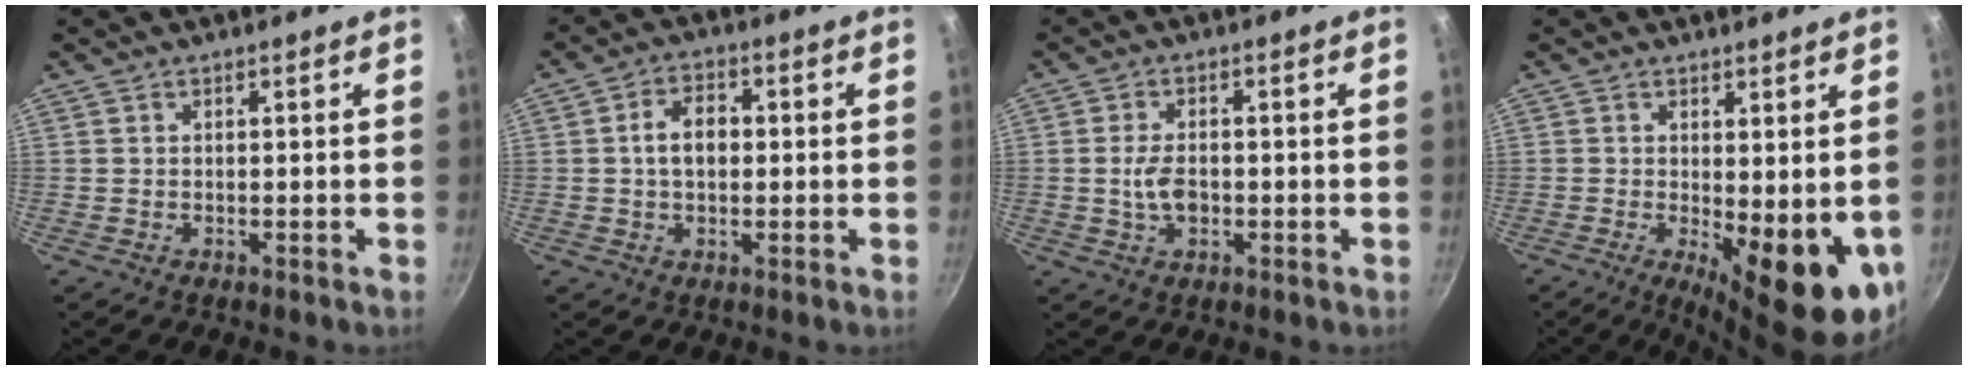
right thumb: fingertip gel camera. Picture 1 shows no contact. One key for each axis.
{"total": 6.2, "fx": 0.2, "fy": 4.2, "fz": 4.5, "tx": -0.057, "ty": 0.017, "tz": -0.002}
{"total": 5.1, "fx": -0.7, "fy": 3.1, "fz": 4.0, "tx": -0.066, "ty": 0.006, "tz": -0.016}
{"total": 12.5, "fx": -1.7, "fy": 4.3, "fz": 11.6, "tx": -0.129, "ty": -0.019, "tz": -0.010}